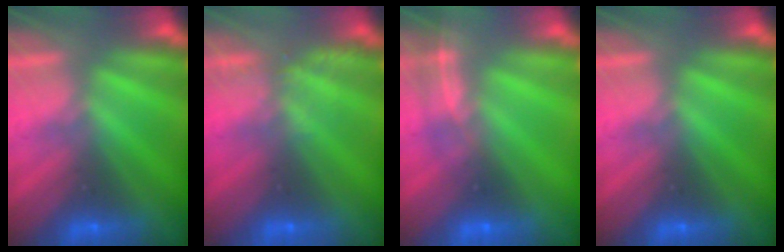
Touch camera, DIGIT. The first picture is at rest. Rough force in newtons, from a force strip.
{"total": 2.2}
{"total": 1.8}
{"total": 0.0}